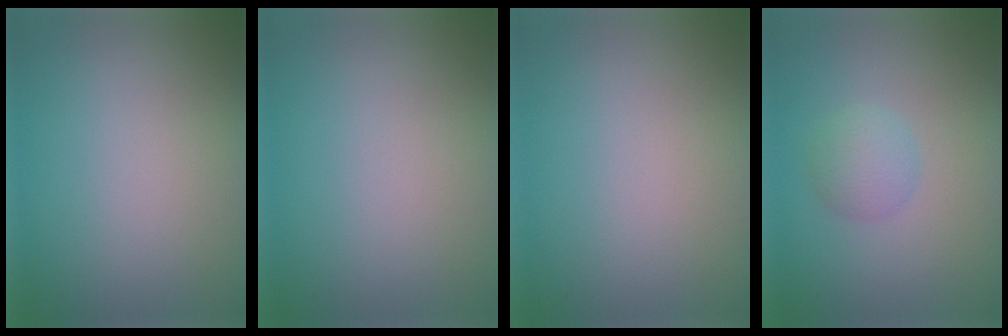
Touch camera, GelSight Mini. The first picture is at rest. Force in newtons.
{"total": 0.0}
{"total": 0.0}
{"total": 2.1, "press": 2.1, "slide": 0.1}